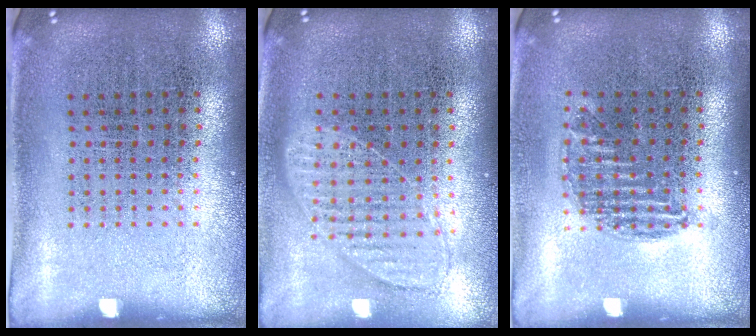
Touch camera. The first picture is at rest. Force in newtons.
{"total": 1.0, "press": 1.0, "slide": 0.3}
{"total": 1.0, "press": 0.8, "slide": 0.5}